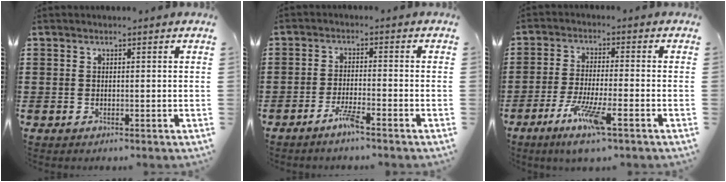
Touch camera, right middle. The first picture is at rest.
{"total": 5.4, "force": [-3.9, 0.3, 3.7], "torque": [-0.079, -0.007, -0.073]}
{"total": 6.8, "force": [-4.2, 0.6, 5.4], "torque": [-0.109, -0.011, -0.078]}